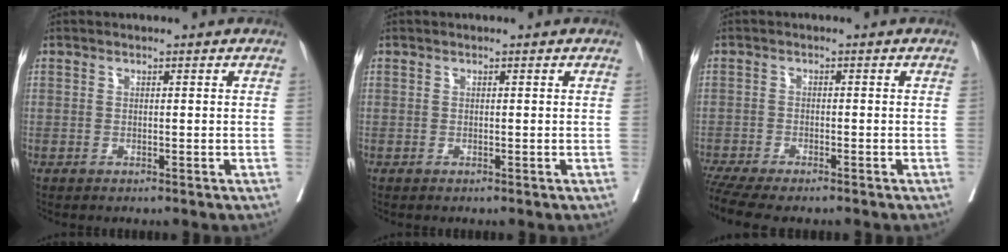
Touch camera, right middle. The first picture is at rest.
{"total": 0.0}
{"total": 9.0, "force": [-7.6, 1.8, 4.6], "torque": [-0.080, -0.007, -0.120]}